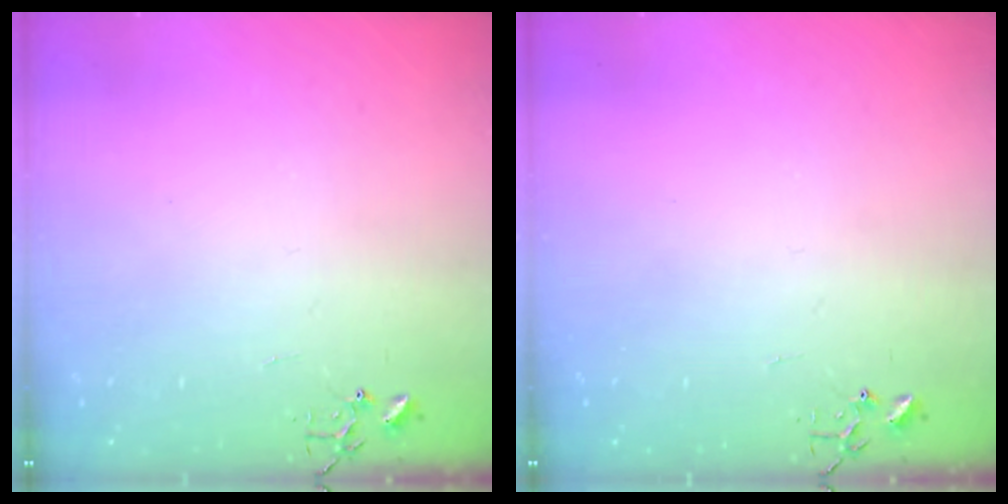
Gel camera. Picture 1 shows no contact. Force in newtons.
{"total": 0.0}